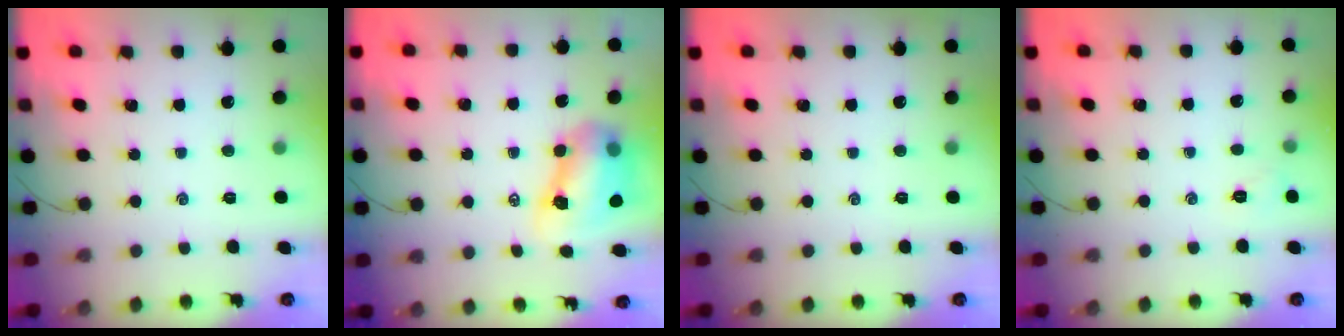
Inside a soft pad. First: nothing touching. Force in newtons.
{"total": 10.1, "press": 9.7, "slide": 2.8}
{"total": 0.0}
{"total": 3.9, "press": 3.7, "slide": 1.1}